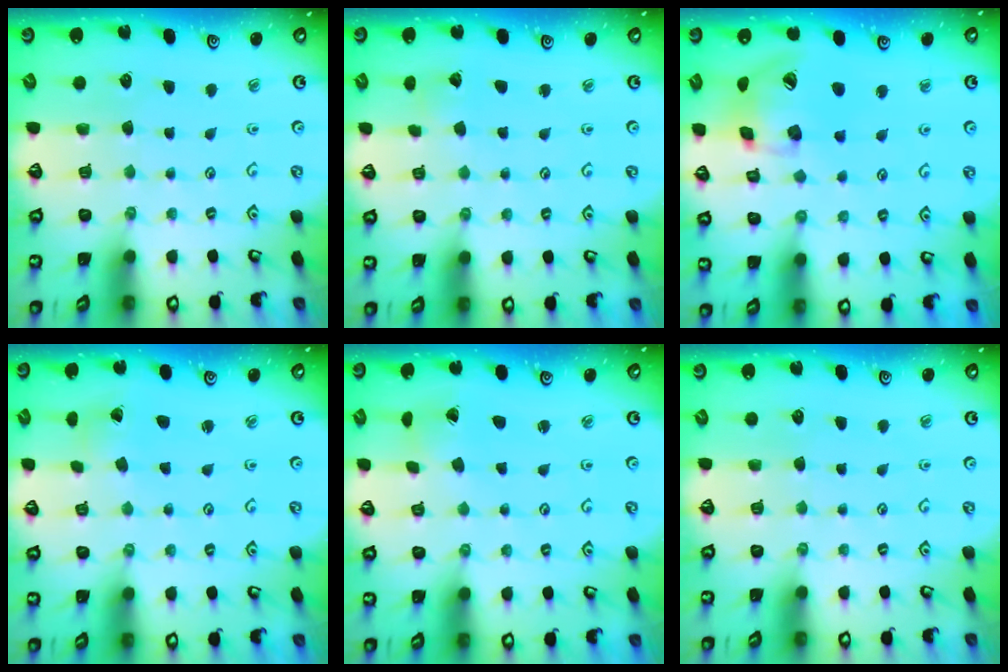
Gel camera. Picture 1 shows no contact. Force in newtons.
{"total": 2.7, "press": 2.7, "slide": 0.3}
{"total": 20.0, "press": 19.7, "slide": 2.9}
{"total": 1.5, "press": 1.5, "slide": 0.1}
{"total": 1.7, "press": 1.7, "slide": 0.1}
{"total": 0.0}